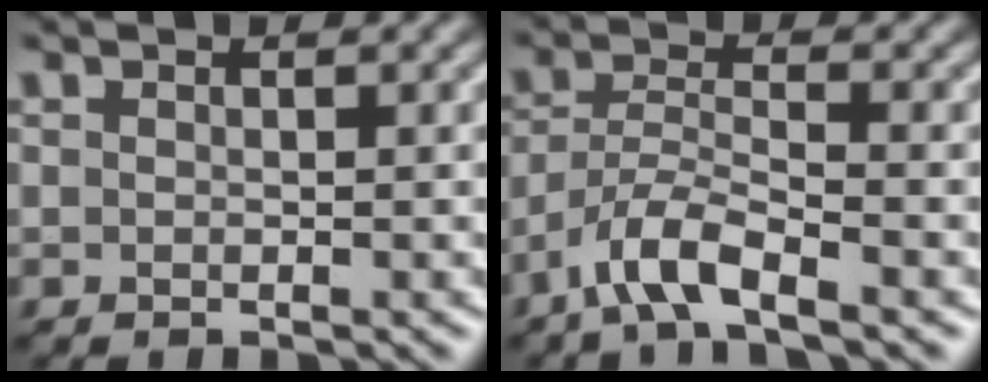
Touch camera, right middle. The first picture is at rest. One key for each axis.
{"total": 4.3, "fx": -2.9, "fy": 0.9, "fz": 2.9, "tx": -0.059, "ty": 0.003, "tz": -0.066}